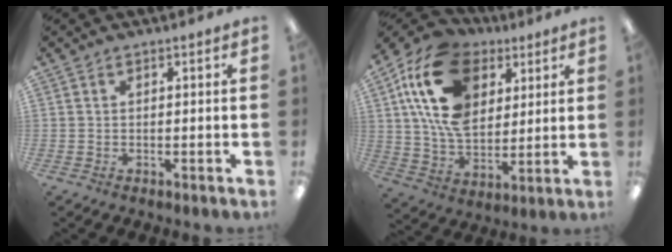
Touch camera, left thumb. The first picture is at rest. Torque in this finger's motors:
{"motor_torque": [0.17, 1.18, 1.77, -1.00, 0.23]}